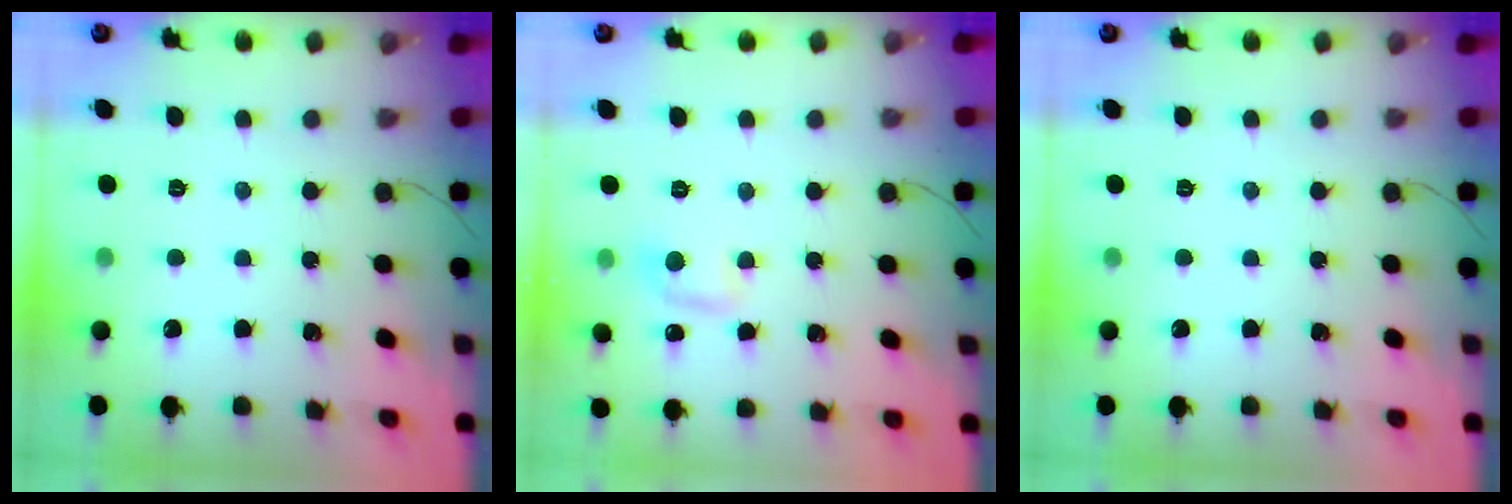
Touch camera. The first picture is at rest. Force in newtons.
{"total": 5.5, "press": 5.2, "slide": 1.7}
{"total": 0.0}